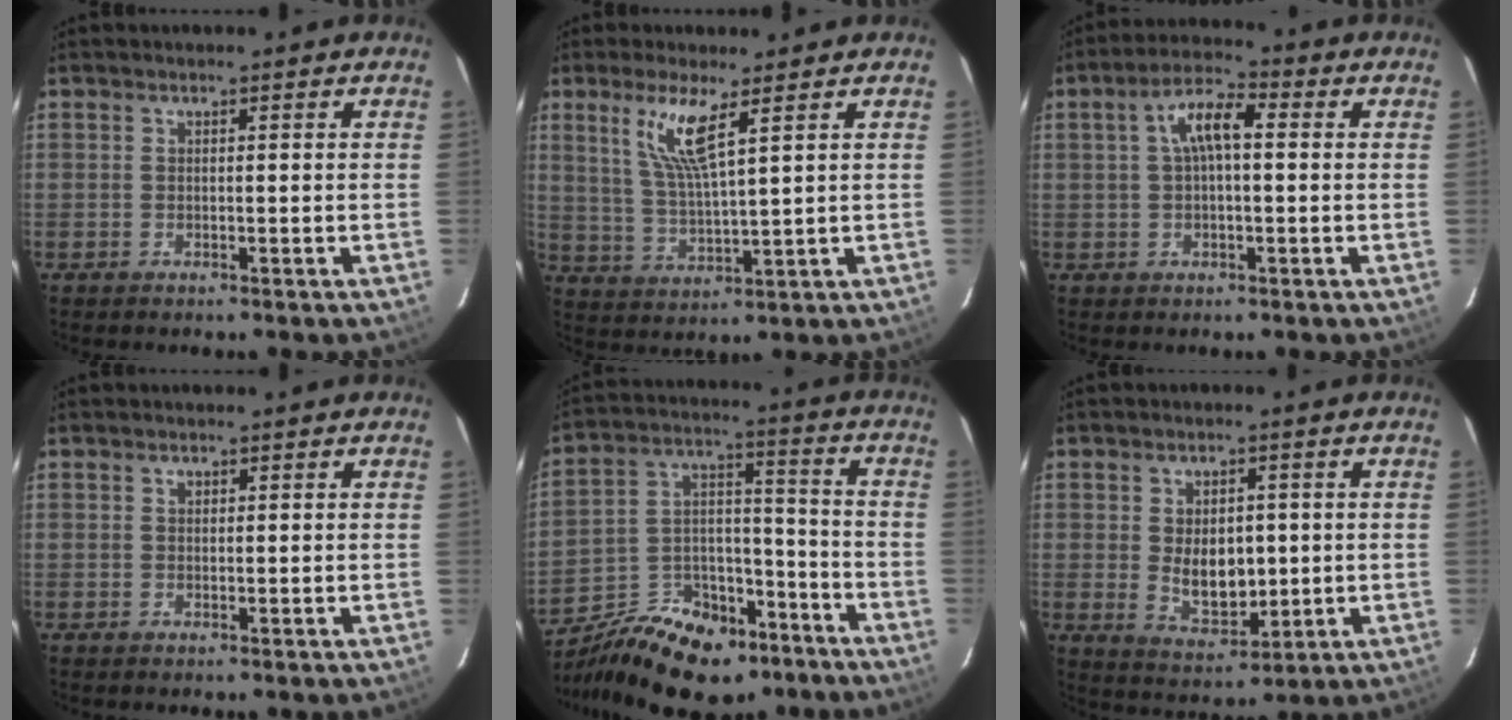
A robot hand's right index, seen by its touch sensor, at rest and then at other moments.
{"total": 8.2, "force": [4.4, 0.7, 6.9], "torque": [-0.141, -0.008, 0.092]}
{"total": 6.8, "force": [1.0, 2.7, 6.2], "torque": [-0.121, 0.022, 0.017]}
{"total": 0.9, "force": [0.4, 0.7, 0.4], "torque": [-0.006, 0.003, 0.007]}
{"total": 20.1, "force": [-13.8, 10.8, 9.8], "torque": [-0.197, 0.032, -0.207]}
{"total": 8.4, "force": [0.1, 5.3, 6.4], "torque": [-0.115, -0.009, 0.017]}